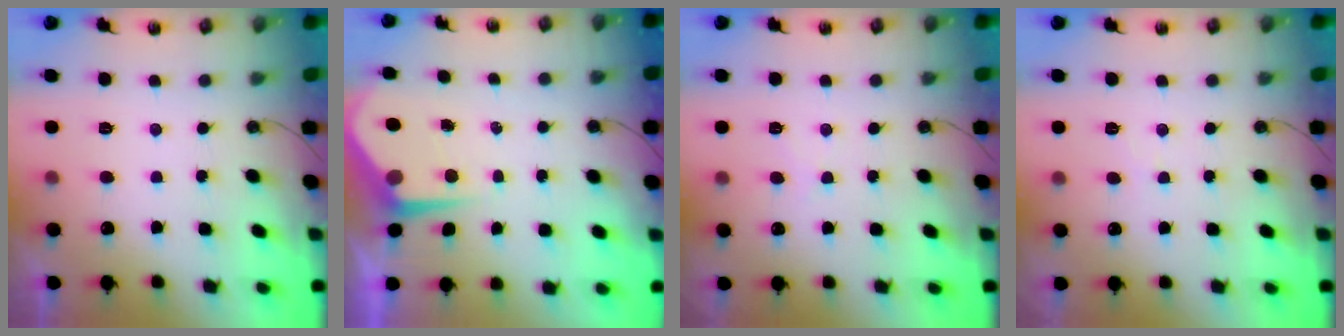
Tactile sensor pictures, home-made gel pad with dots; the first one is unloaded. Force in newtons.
{"total": 4.9, "press": 4.9, "slide": 0.3}
{"total": 5.6, "press": 5.5, "slide": 1.0}
{"total": 3.9, "press": 3.8, "slide": 0.6}